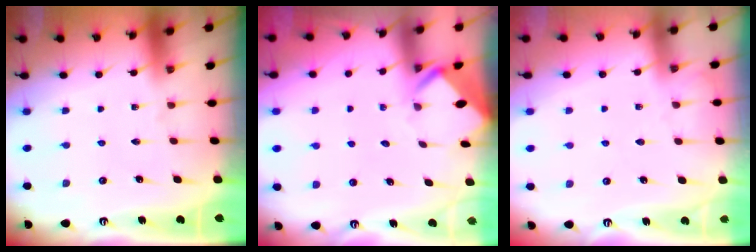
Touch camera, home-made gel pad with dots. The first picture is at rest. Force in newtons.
{"total": 3.6, "press": 3.5, "slide": 0.2}
{"total": 3.7, "press": 3.7, "slide": 0.5}